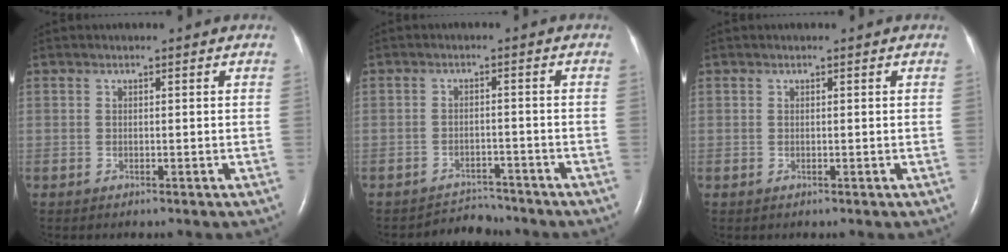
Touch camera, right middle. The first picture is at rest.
{"total": 3.7, "force": [-3.4, 0.5, -1.2], "torque": [0.018, -0.001, -0.052]}
{"total": 0.0}